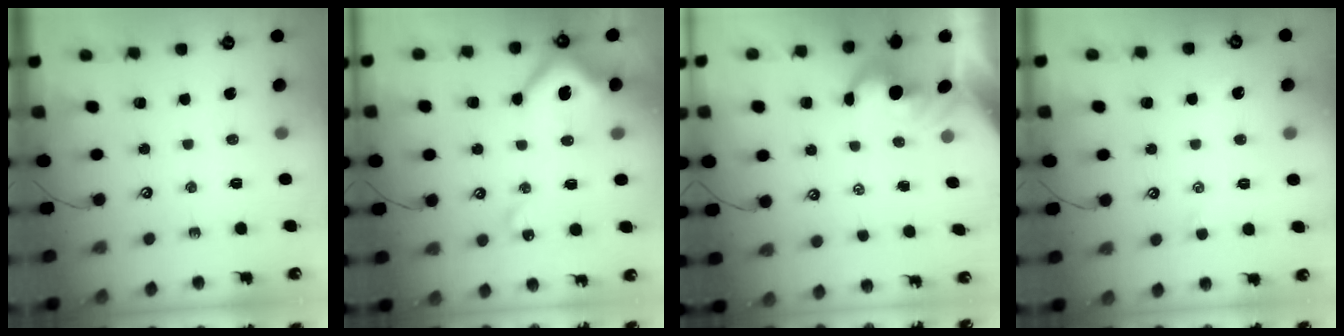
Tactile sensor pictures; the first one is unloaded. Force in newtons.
{"total": 12.4, "press": 12.3, "slide": 1.5}
{"total": 1.7, "press": 1.4, "slide": 1.0}
{"total": 2.7, "press": 2.6, "slide": 0.3}